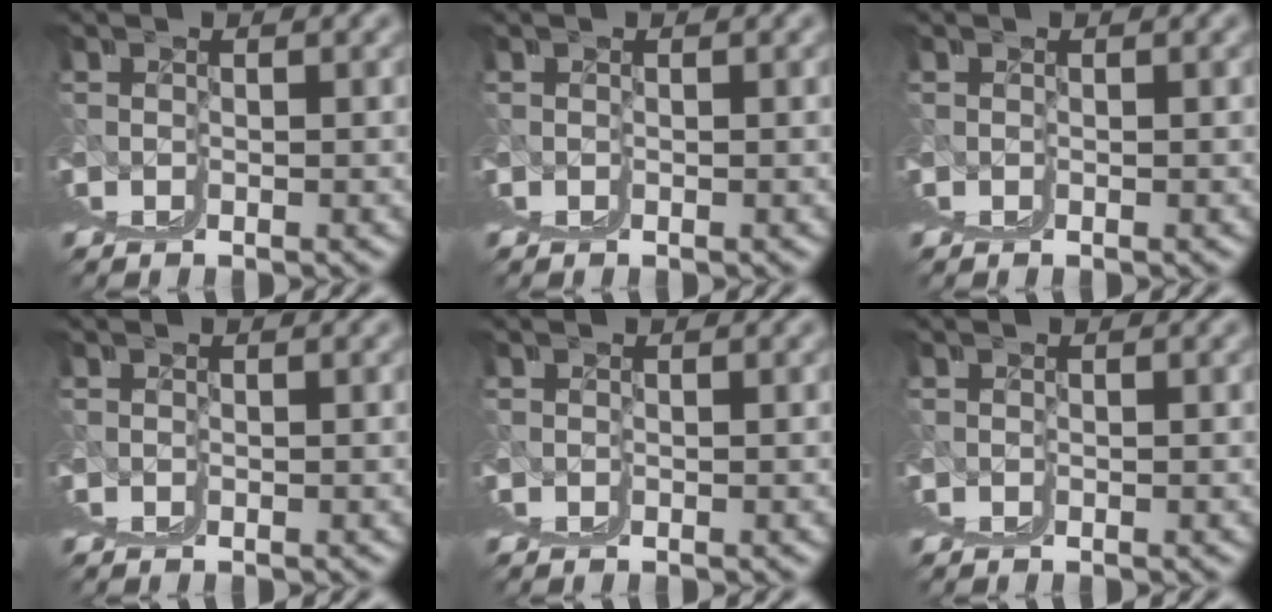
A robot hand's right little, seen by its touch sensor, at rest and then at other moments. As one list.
[{"total": 0.0}, {"total": 0.0}, {"total": 0.0}, {"total": 0.0}, {"total": 0.0}]